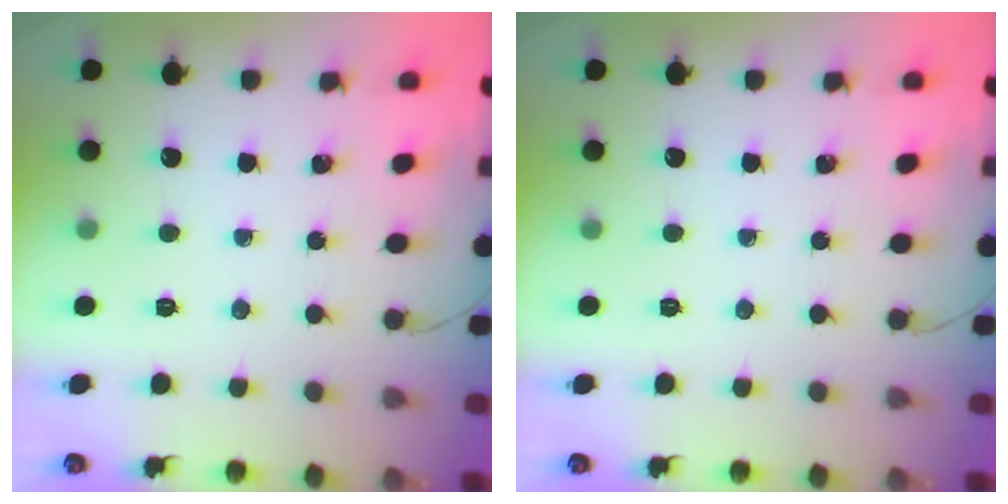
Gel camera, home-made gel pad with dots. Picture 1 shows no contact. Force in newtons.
{"total": 0.0}